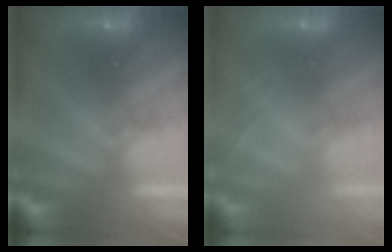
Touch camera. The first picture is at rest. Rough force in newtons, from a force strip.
{"total": 2.0}